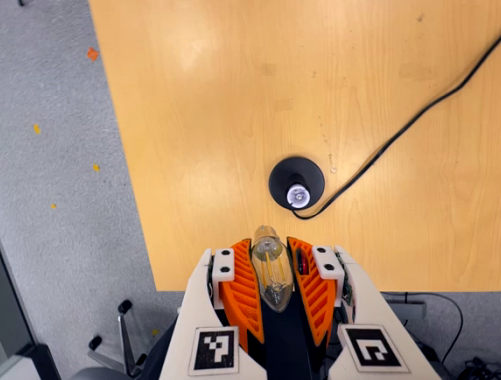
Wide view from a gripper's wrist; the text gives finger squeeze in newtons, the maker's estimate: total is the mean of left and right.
{"total": 23.8, "left": 25.9, "right": 21.7}